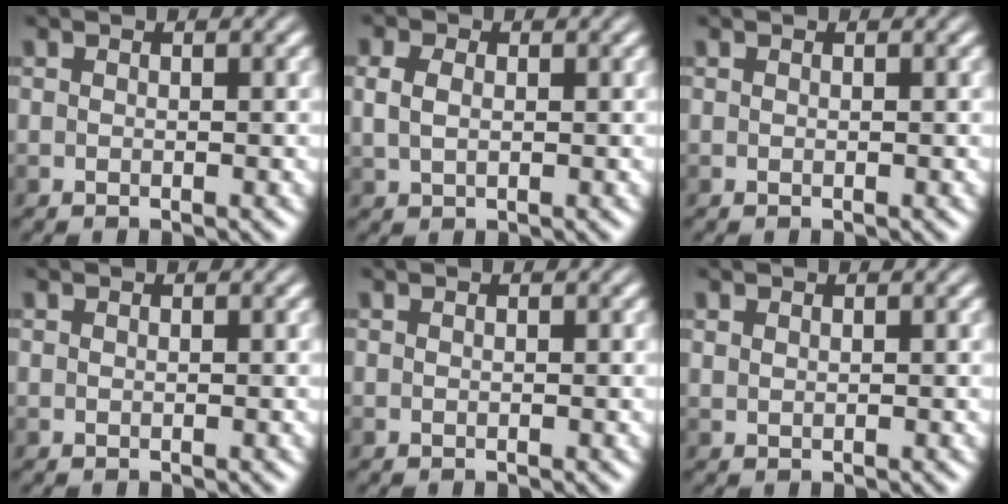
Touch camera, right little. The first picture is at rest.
{"total": 2.4, "force": [0.5, 1.6, 1.6], "torque": [-0.044, 0.003, 0.009]}
{"total": 0.0}
{"total": 0.0}
{"total": 0.0}
{"total": 0.5, "force": [0.4, 0.3, 0.2], "torque": [-0.007, -0.001, 0.012]}